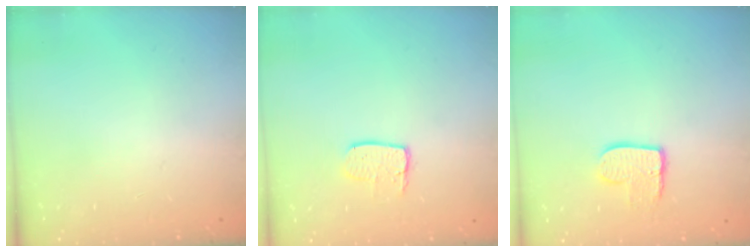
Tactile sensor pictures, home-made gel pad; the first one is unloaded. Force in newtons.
{"total": 6.8, "press": 6.8, "slide": 0.4}
{"total": 8.4, "press": 8.4, "slide": 0.6}